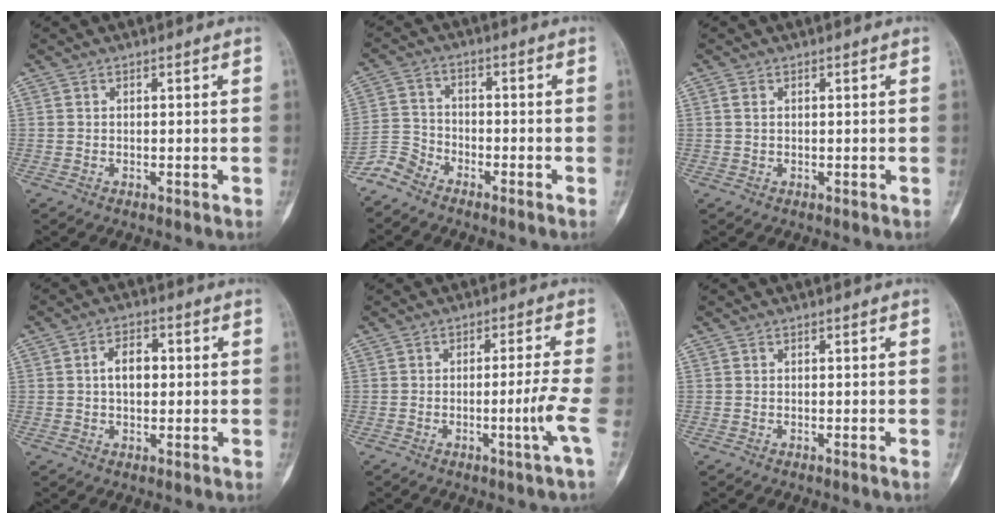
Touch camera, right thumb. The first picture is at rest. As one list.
[{"total": 4.5, "force": [-4.1, 1.9, 0.6], "torque": [-0.009, 0.015, -0.097]}, {"total": 1.0, "force": [0.3, 0.6, 0.7], "torque": [-0.017, 0.004, 0.009]}, {"total": 5.1, "force": [0.4, 3.2, 3.9], "torque": [-0.056, 0.012, 0.001]}, {"total": 4.8, "force": [-1.5, -1.2, 4.4], "torque": [-0.088, 0.002, -0.028]}, {"total": 0.0}]